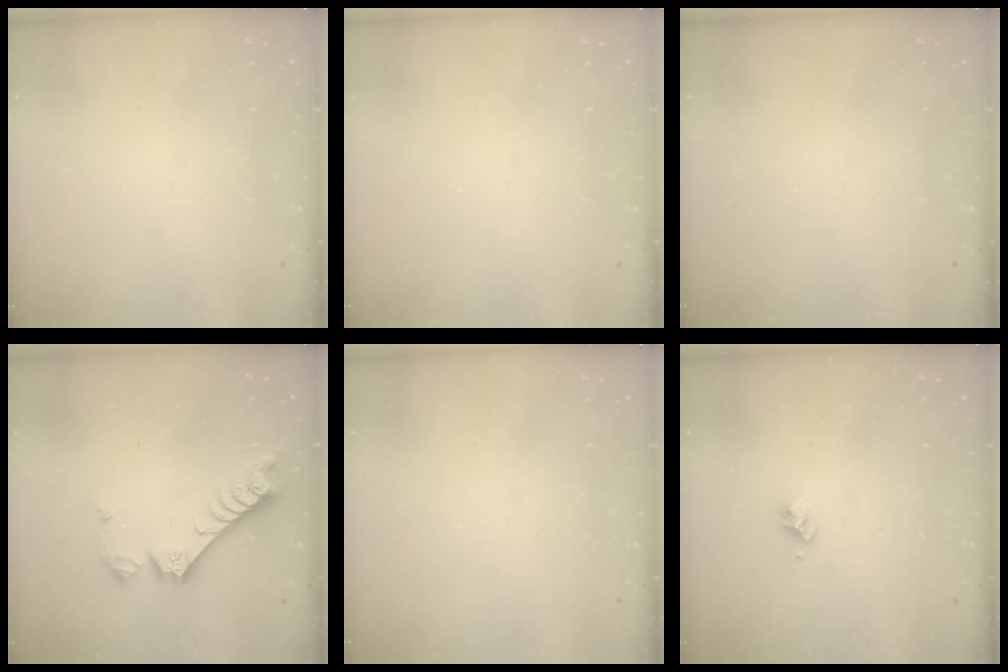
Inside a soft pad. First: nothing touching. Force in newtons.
{"total": 0.0}
{"total": 0.0}
{"total": 8.6, "press": 8.6, "slide": 0.1}
{"total": 0.0}
{"total": 2.7, "press": 2.7, "slide": 0.3}